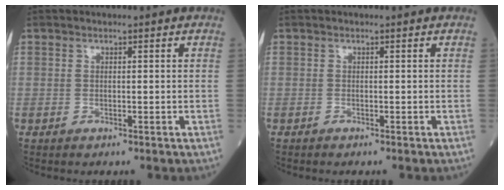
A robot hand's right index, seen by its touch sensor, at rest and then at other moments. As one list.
[{"total": 0.0}]